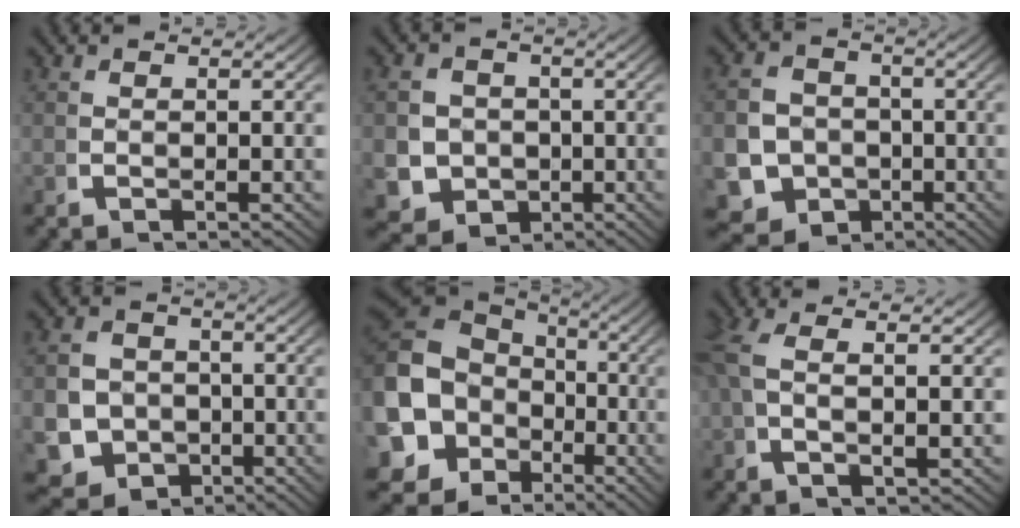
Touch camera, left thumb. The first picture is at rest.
{"total": 9.2, "force": [-2.5, 8.1, 3.6], "torque": [-0.078, -0.052, -0.024]}
{"total": 12.6, "force": [-4.6, 10.9, 4.5], "torque": [-0.093, -0.064, -0.066]}
{"total": 11.2, "force": [-3.9, 9.7, 4.0], "torque": [-0.085, -0.059, -0.052]}
{"total": 15.1, "force": [-1.4, 12.4, 8.4], "torque": [-0.191, -0.053, -0.005]}
{"total": 3.4, "force": [1.2, 0.8, 3.0], "torque": [-0.069, -0.001, 0.027]}